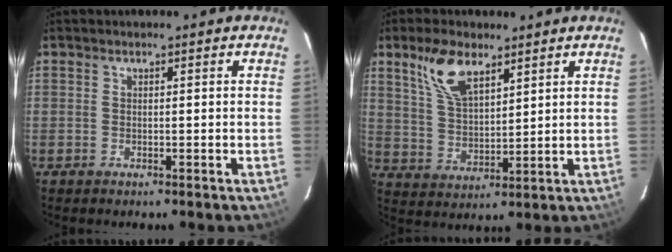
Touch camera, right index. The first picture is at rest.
{"total": 9.6, "force": [5.9, 4.3, 6.2], "torque": [-0.121, 0.012, 0.124]}